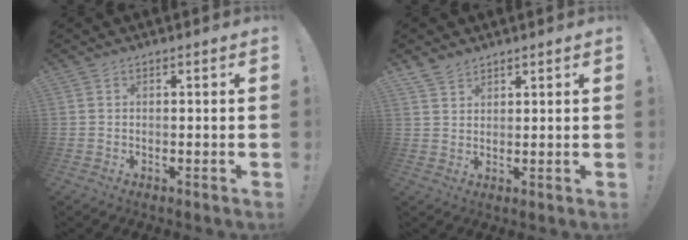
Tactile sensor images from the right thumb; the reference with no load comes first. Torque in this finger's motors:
{"motor_torque": [-0.01, -0.01, 0.09, 0.05, 0.00]}